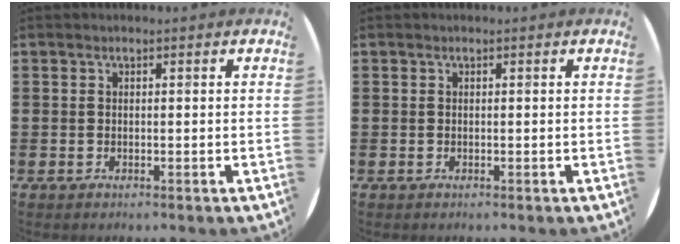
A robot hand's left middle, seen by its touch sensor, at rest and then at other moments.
{"total": 0.0}